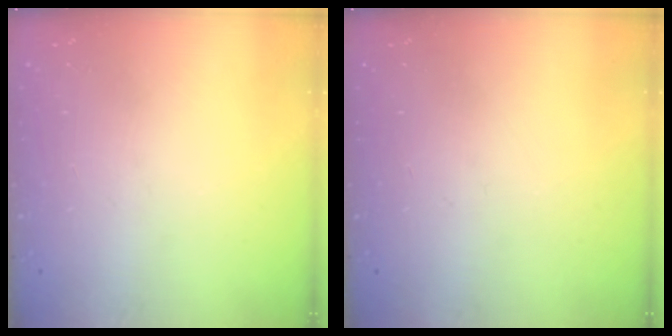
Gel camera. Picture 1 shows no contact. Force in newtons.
{"total": 0.0}